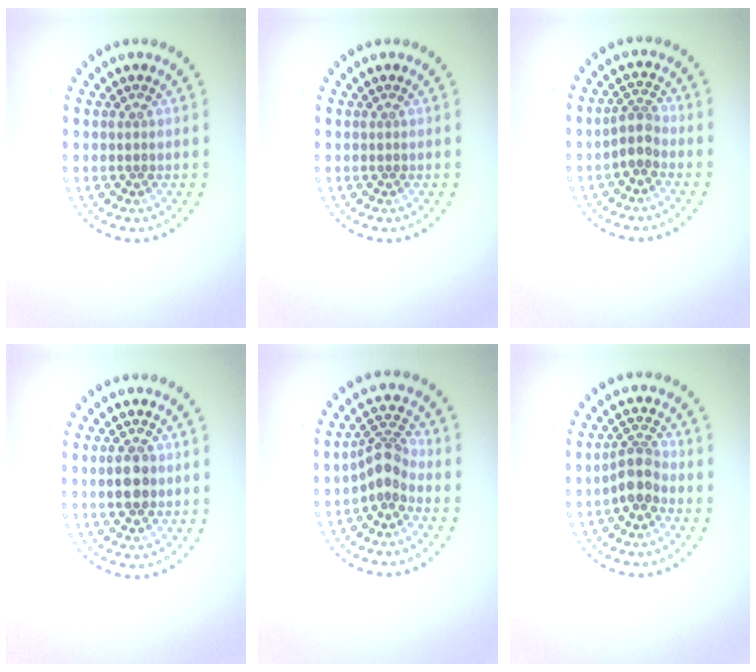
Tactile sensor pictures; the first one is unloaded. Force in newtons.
{"total": 0.0}
{"total": 2.0, "press": 1.6, "slide": 1.2}
{"total": 3.0, "press": 3.0, "slide": 0.1}
{"total": 2.9, "press": 2.2, "slide": 2.0}
{"total": 2.7, "press": 2.2, "slide": 1.5}